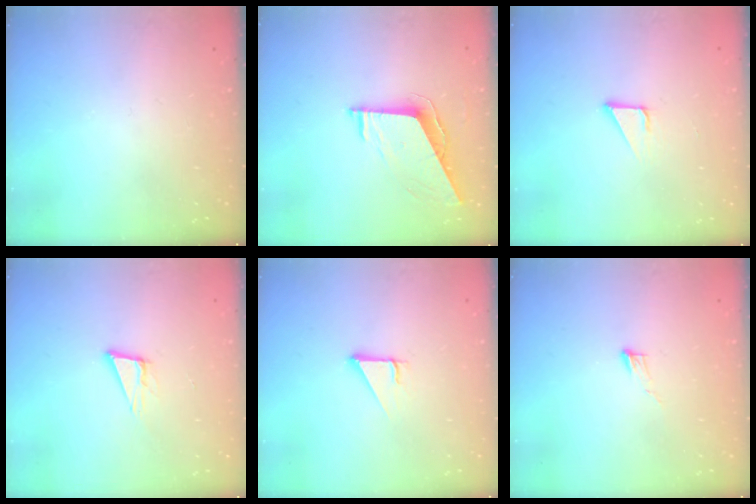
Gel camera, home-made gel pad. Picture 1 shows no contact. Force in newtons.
{"total": 7.5, "press": 7.5, "slide": 0.1}
{"total": 2.1, "press": 2.1, "slide": 0.0}
{"total": 7.7, "press": 7.0, "slide": 3.2}
{"total": 2.9, "press": 2.8, "slide": 0.2}
{"total": 3.8, "press": 3.8, "slide": 0.3}